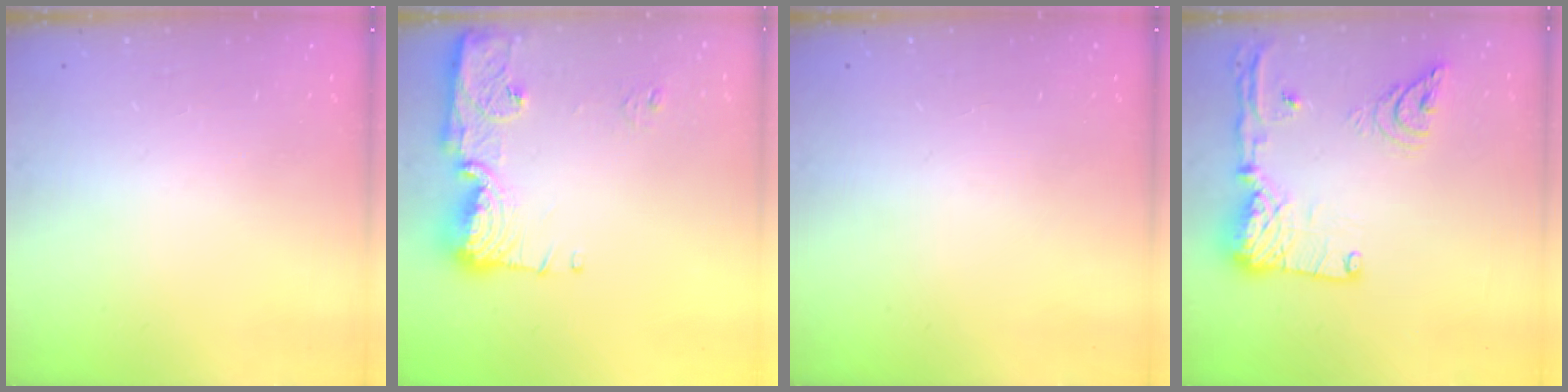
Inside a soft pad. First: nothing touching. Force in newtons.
{"total": 14.7, "press": 14.6, "slide": 1.6}
{"total": 0.0}
{"total": 20.1, "press": 19.9, "slide": 3.0}